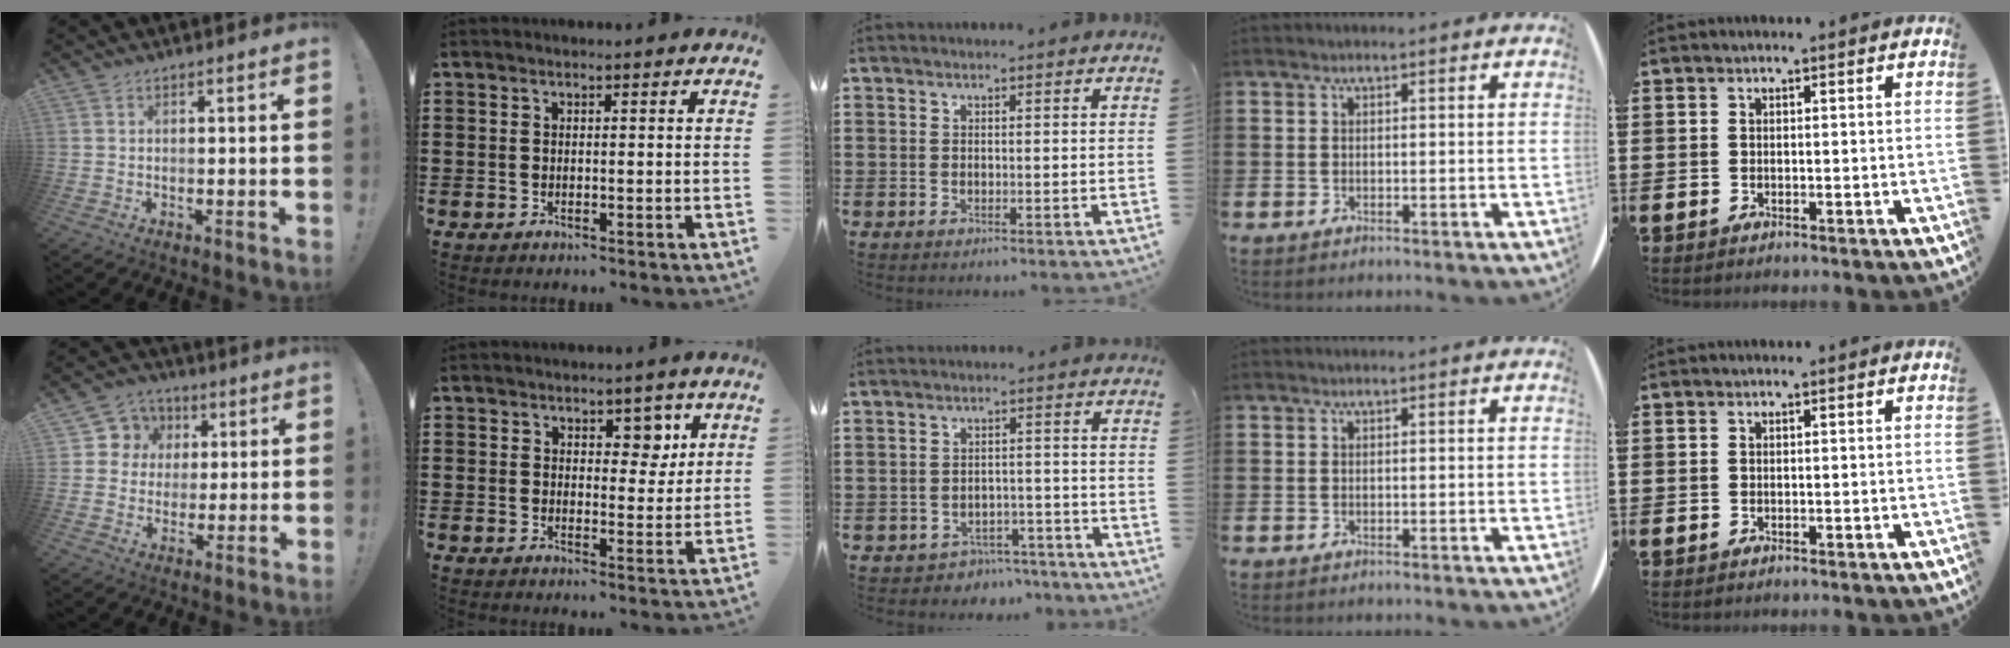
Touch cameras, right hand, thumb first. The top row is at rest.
{"thumb": {"total": 8.4, "force": [1.3, 8.1, 1.9], "torque": [-0.029, -0.001, 0.032]}, "index": {"total": 4.5, "force": [2.6, 2.8, 2.3], "torque": [-0.025, -0.001, 0.040]}, "middle": {"total": 2.5, "force": [-2.4, 0.6, -0.1], "torque": [-0.009, -0.001, -0.053]}}